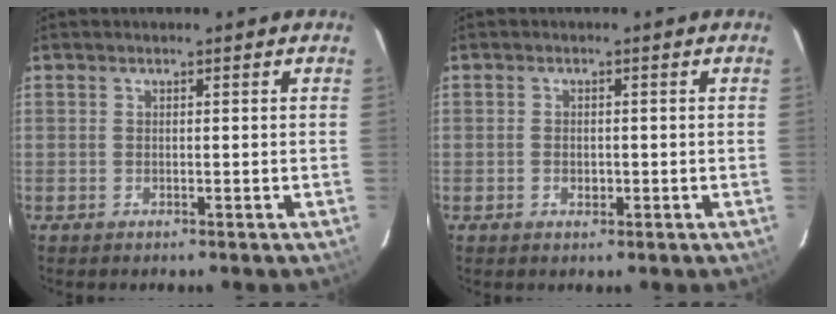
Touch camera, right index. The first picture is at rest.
{"total": 1.8, "force": [-0.5, 1.3, 1.1], "torque": [-0.020, 0.002, -0.008]}